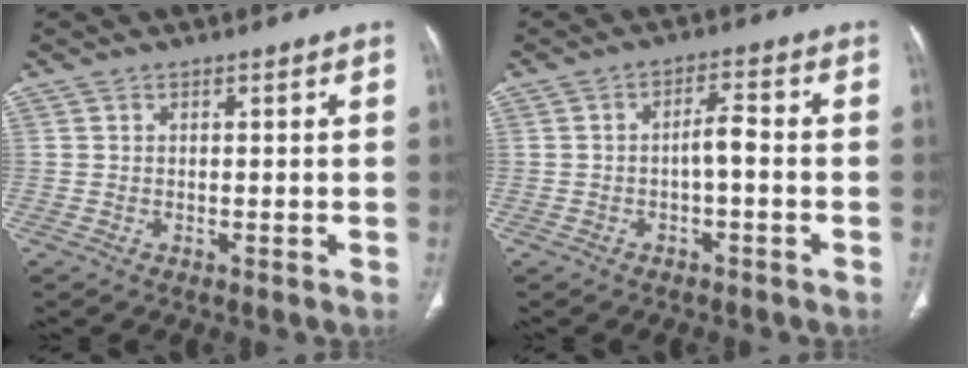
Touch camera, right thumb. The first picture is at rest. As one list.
[{"total": 3.4, "force": [-1.0, 1.1, 3.1], "torque": [-0.051, 0.021, -0.016]}]